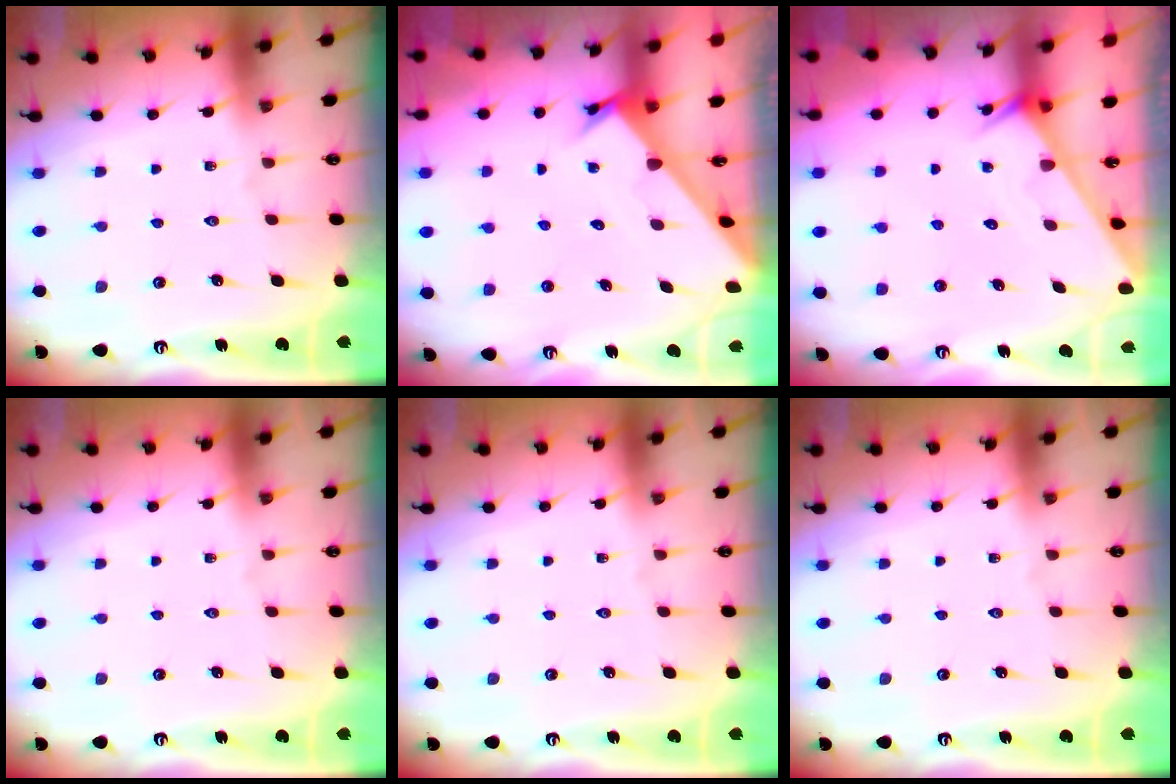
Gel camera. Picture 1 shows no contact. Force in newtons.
{"total": 2.2, "press": 2.2, "slide": 0.1}
{"total": 2.0, "press": 2.0, "slide": 0.0}
{"total": 0.0}
{"total": 0.0}
{"total": 0.0}